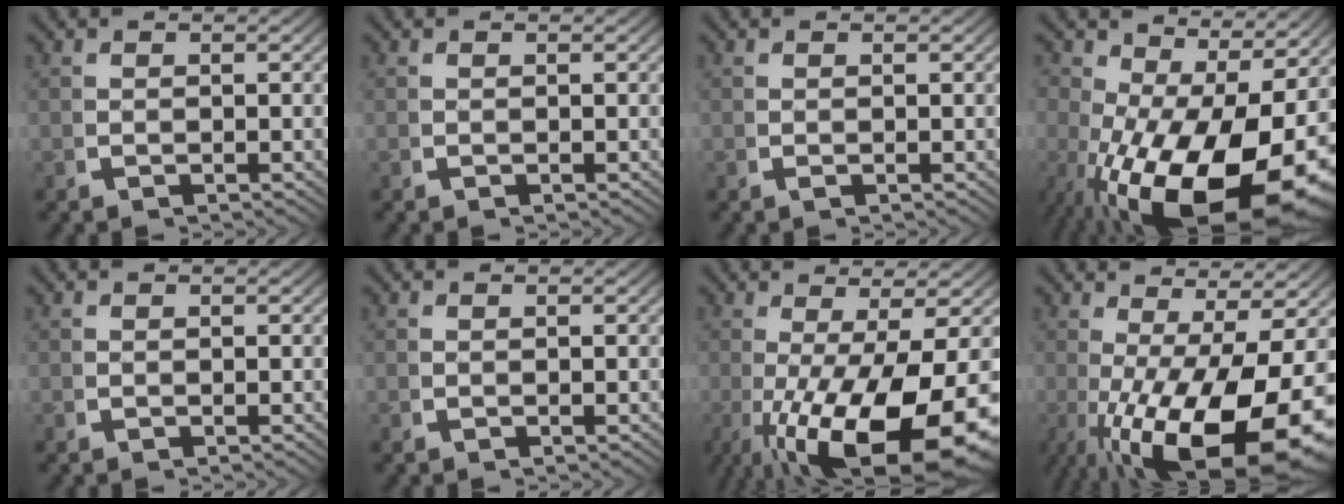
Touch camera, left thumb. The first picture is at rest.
{"total": 0.0}
{"total": 0.0}
{"total": 17.5, "force": [-3.4, 10.6, 13.6], "torque": [-0.223, -0.057, -0.015]}
{"total": 4.3, "force": [0.6, -3.2, -2.8], "torque": [0.041, 0.022, 0.001]}
{"total": 0.0}
{"total": 16.9, "force": [-4.3, 8.5, 14.0], "torque": [-0.240, -0.042, -0.025]}
{"total": 18.7, "force": [-4.0, 10.1, 15.2], "torque": [-0.249, -0.043, -0.020]}